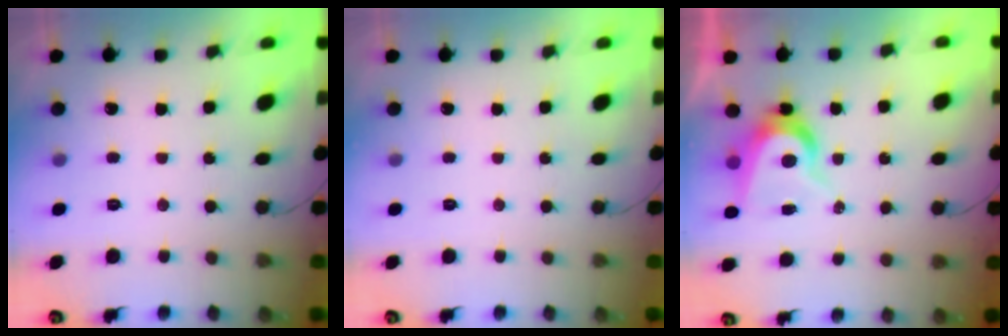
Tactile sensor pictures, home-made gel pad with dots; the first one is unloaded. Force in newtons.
{"total": 0.0}
{"total": 7.8, "press": 7.8, "slide": 0.3}